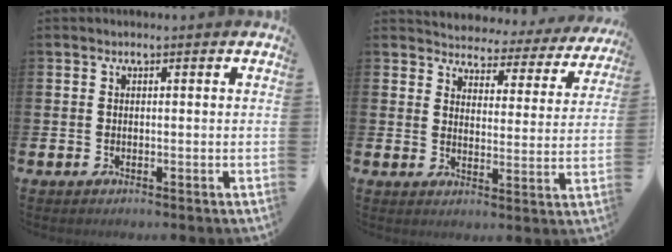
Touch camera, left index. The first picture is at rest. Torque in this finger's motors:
{"motor_torque": [0.87, -0.72, 0.53, 0.00]}